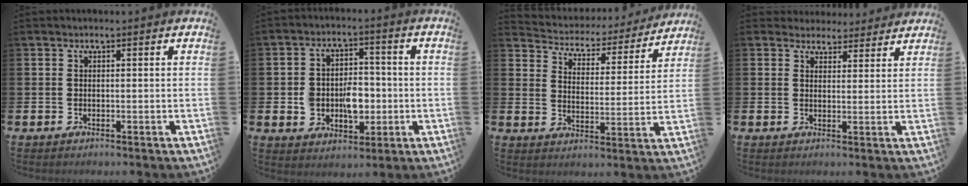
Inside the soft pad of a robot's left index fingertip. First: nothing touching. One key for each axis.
{"total": 6.0, "fx": -1.2, "fy": 4.4, "fz": 3.9, "tx": -0.065, "ty": 0.009, "tz": -0.027}
{"total": 4.2, "fx": 4.0, "fy": 1.5, "fz": 0.2, "tx": -0.026, "ty": -0.041, "tz": 0.060}
{"total": 3.6, "fx": 3.3, "fy": 1.4, "fz": -0.1, "tx": 0.003, "ty": -0.022, "tz": 0.057}